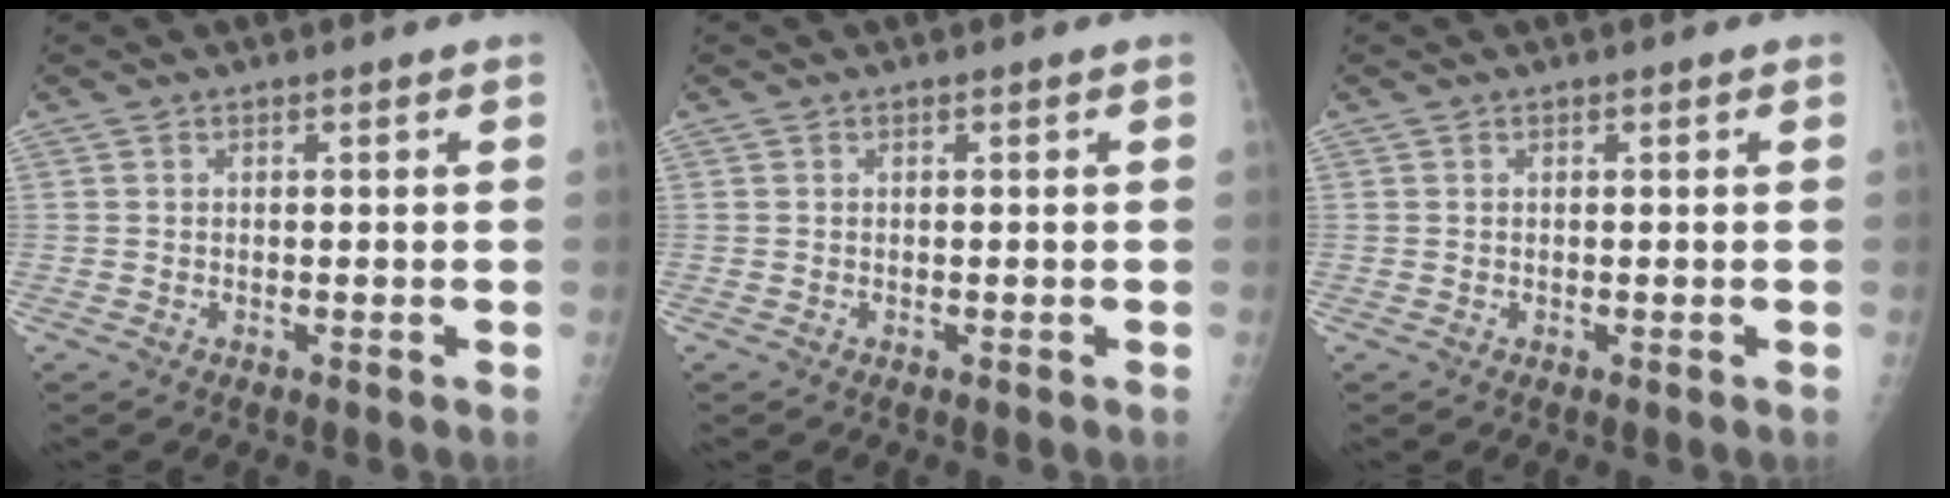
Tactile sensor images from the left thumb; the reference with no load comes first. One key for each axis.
{"total": 0.0}
{"total": 0.0}